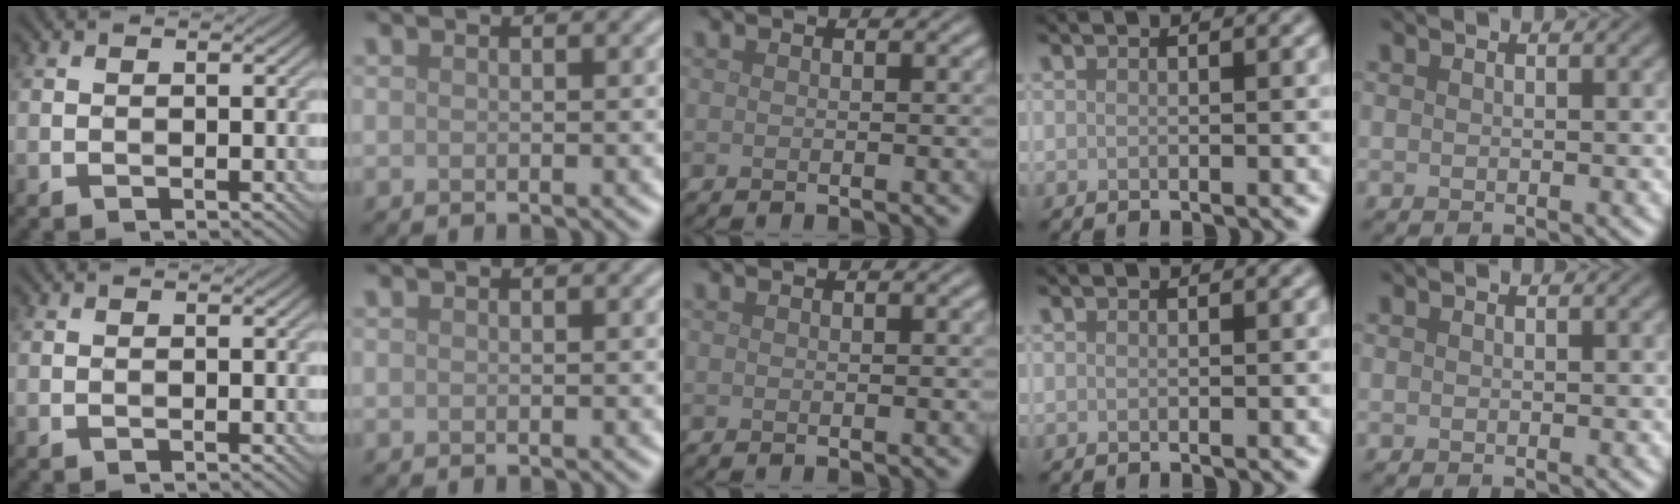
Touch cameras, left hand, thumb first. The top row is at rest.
{}